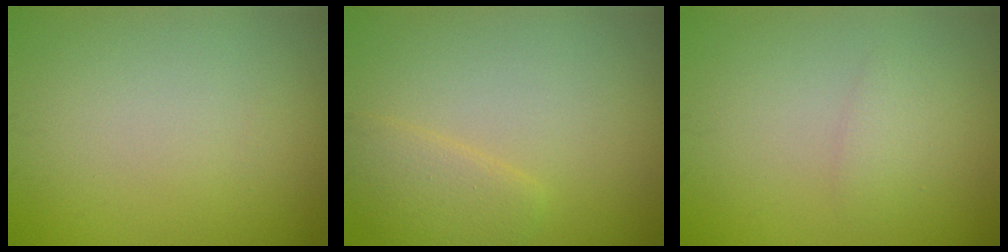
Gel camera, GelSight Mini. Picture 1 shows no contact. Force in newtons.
{"total": 2.4, "press": 2.4, "slide": 0.2}
{"total": 1.2, "press": 1.2, "slide": 0.2}